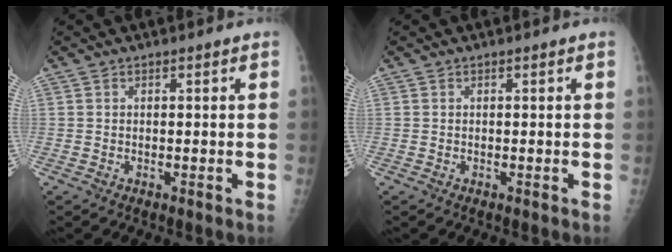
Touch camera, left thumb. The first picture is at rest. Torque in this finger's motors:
{"motor_torque": [-0.11, 0.16, -0.07, -0.05, 0.00]}